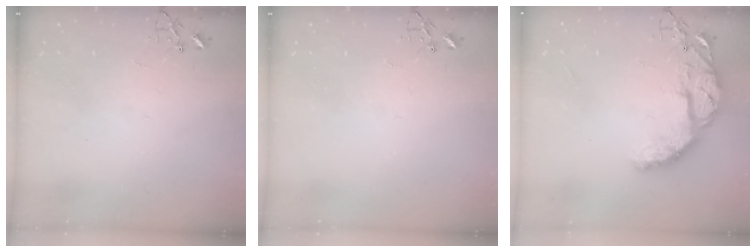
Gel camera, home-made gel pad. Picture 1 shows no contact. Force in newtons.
{"total": 0.0}
{"total": 14.9, "press": 14.8, "slide": 1.5}